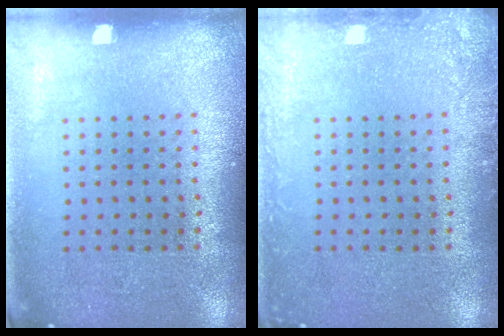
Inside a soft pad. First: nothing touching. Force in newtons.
{"total": 1.6, "press": 1.6, "slide": 0.3}